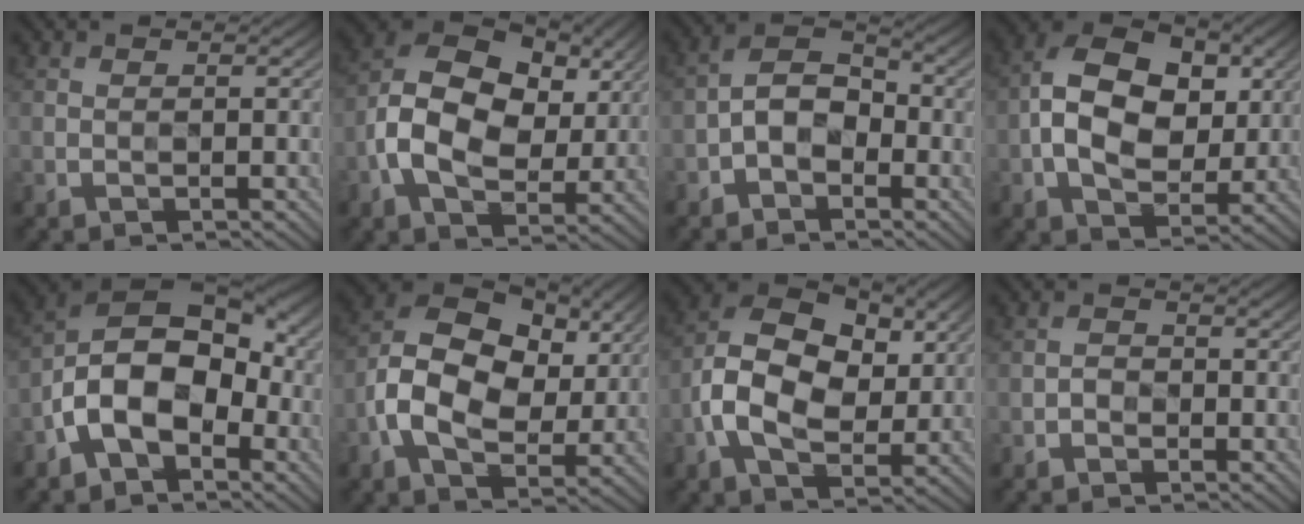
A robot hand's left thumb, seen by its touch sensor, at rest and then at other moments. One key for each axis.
{"total": 12.5, "fx": 0.8, "fy": 8.9, "fz": 8.8, "tx": -0.174, "ty": 0.011, "tz": 0.011}
{"total": 6.3, "fx": -2.6, "fy": 4.0, "fz": 4.0, "tx": -0.058, "ty": 0.013, "tz": -0.058}
{"total": 10.7, "fx": 0.9, "fy": 7.5, "fz": 7.5, "tx": -0.146, "ty": 0.013, "tz": 0.009}
{"total": 13.0, "fx": -3.7, "fy": 8.0, "fz": 9.5, "tx": -0.157, "ty": 0.007, "tz": -0.079}
{"total": 12.4, "fx": 0.7, "fy": 8.8, "fz": 8.8, "tx": -0.176, "ty": 0.013, "tz": 0.007}
{"total": 11.2, "fx": 0.3, "fy": 7.8, "fz": 8.0, "tx": -0.157, "ty": 0.017, "tz": -0.002}
{"total": 1.7, "fx": -1.3, "fy": 1.0, "fz": 0.4, "tx": -0.002, "ty": 0.001, "tz": -0.029}